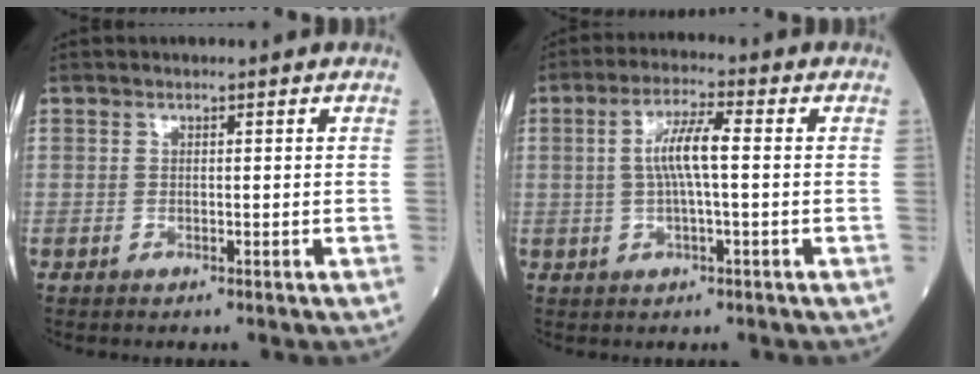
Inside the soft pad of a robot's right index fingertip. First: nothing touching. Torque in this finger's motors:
{"motor_torque": [1.09, 0.03, 0.54, 0.14]}